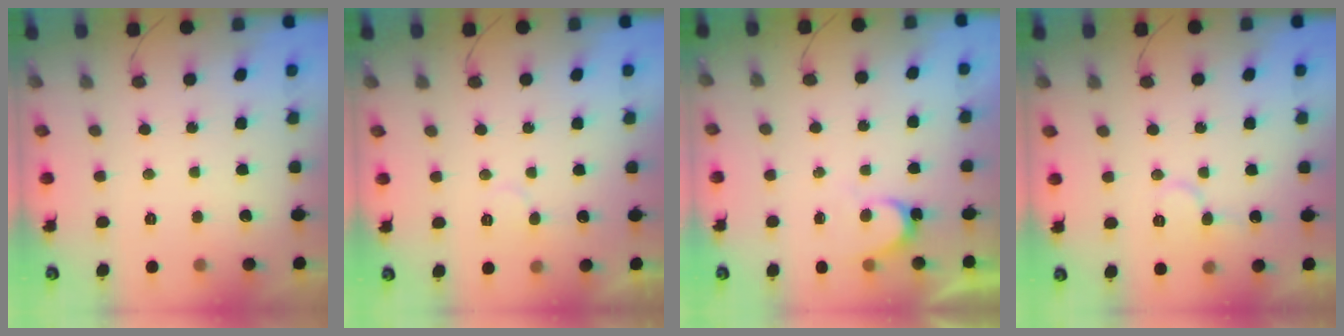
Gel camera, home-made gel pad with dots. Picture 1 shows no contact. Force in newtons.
{"total": 6.0, "press": 6.0, "slide": 0.3}
{"total": 6.1, "press": 6.1, "slide": 0.3}
{"total": 8.4, "press": 8.4, "slide": 0.9}